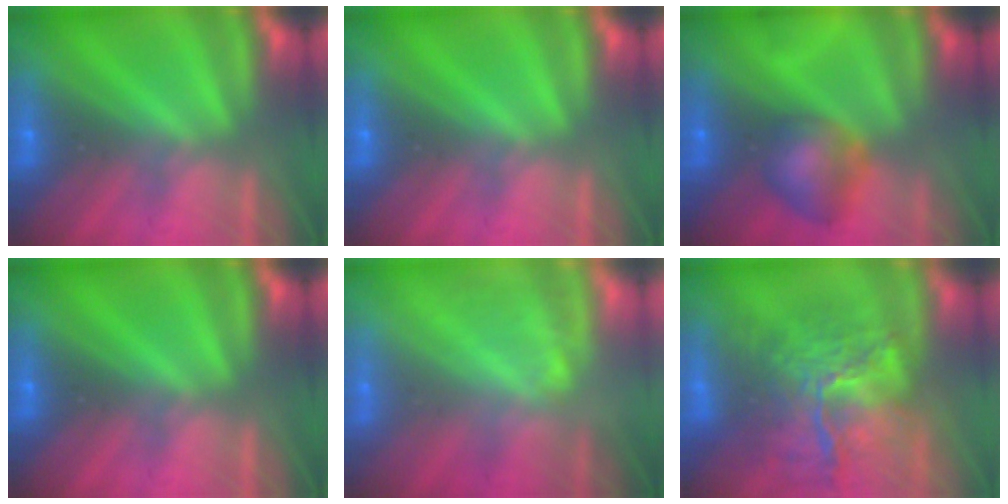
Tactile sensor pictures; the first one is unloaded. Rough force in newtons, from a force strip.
{"total": 0.0}
{"total": 10.8}
{"total": 0.0}
{"total": 1.5}
{"total": 9.9}